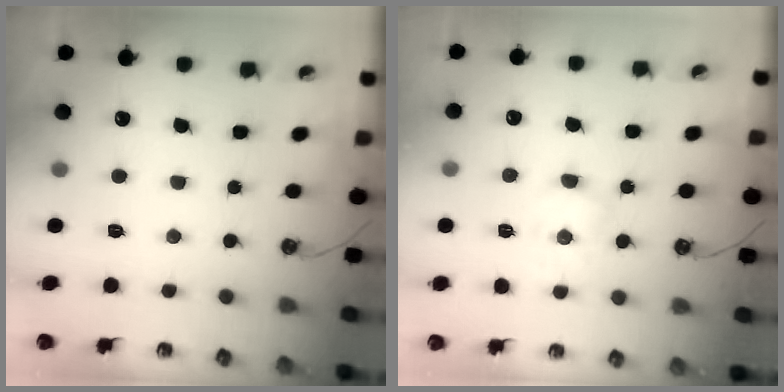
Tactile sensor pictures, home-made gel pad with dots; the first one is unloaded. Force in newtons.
{"total": 5.9, "press": 5.8, "slide": 0.9}